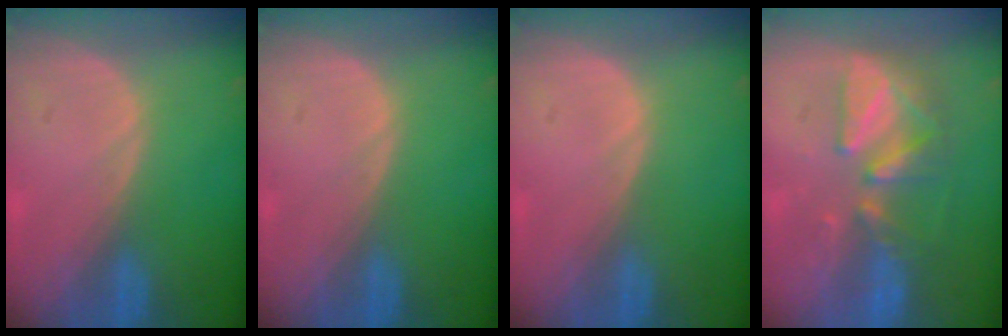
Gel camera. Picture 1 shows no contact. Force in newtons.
{"total": 0.0}
{"total": 0.0}
{"total": 8.4, "press": 7.7, "slide": 3.4}